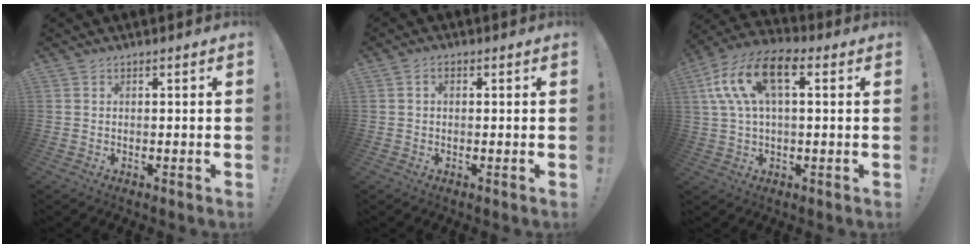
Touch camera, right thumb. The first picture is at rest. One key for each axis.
{"total": 1.6, "fx": 0.1, "fy": 1.1, "fz": 1.1, "tx": -0.021, "ty": 0.005, "tz": 0.002}
{"total": 14.8, "fx": 4.7, "fy": 7.7, "fz": 11.7, "tx": -0.230, "ty": 0.007, "tz": 0.085}